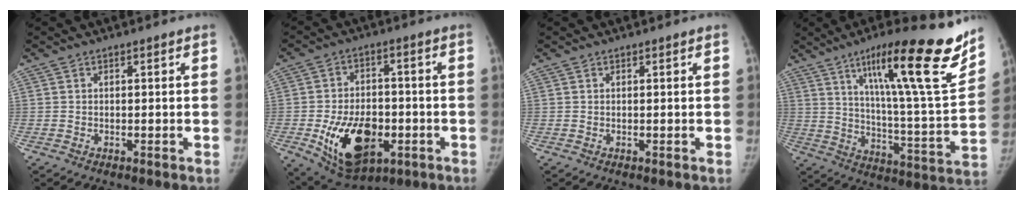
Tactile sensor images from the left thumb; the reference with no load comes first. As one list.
[{"total": 16.6, "force": [-5.2, 10.3, 11.9], "torque": [-0.161, 0.013, -0.069]}, {"total": 0.0}, {"total": 24.6, "force": [15.4, 3.2, 19.0], "torque": [-0.257, -0.067, 0.243]}]